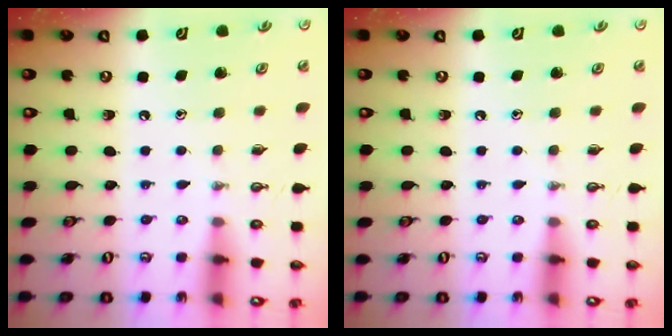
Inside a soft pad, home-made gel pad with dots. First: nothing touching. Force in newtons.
{"total": 0.0}